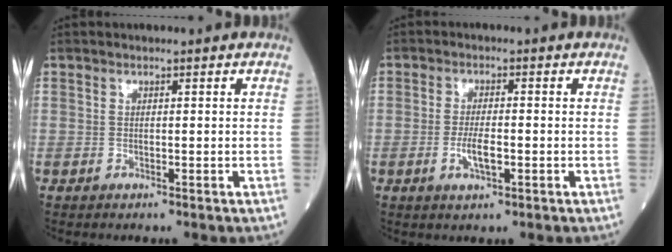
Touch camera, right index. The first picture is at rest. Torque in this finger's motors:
{"motor_torque": [0.20, -0.08, 0.16, 0.09]}